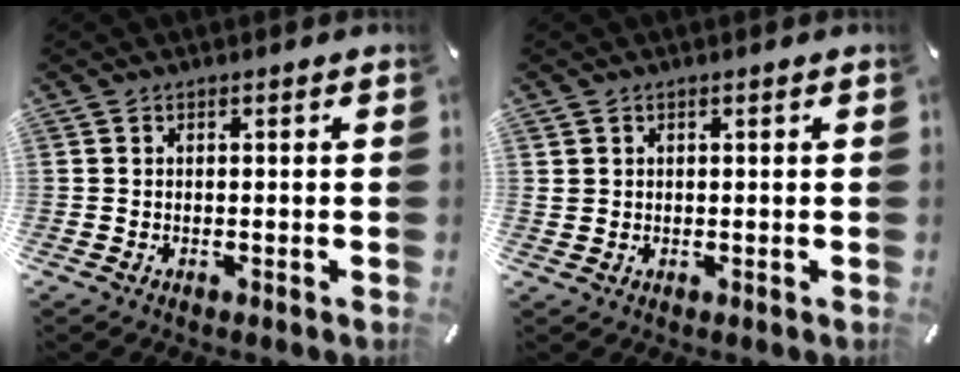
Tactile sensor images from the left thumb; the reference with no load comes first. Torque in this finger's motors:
{"motor_torque": [-0.10, -0.07, -0.02, 0.04, -0.02]}